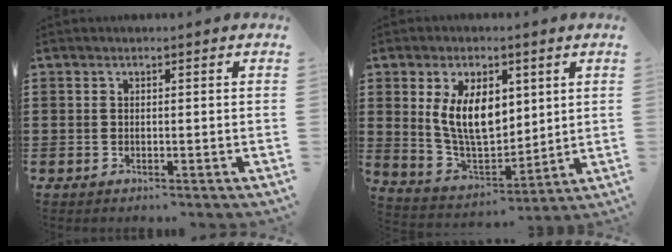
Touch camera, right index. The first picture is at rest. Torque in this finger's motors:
{"motor_torque": [1.60, 0.53, 1.05, 0.21]}